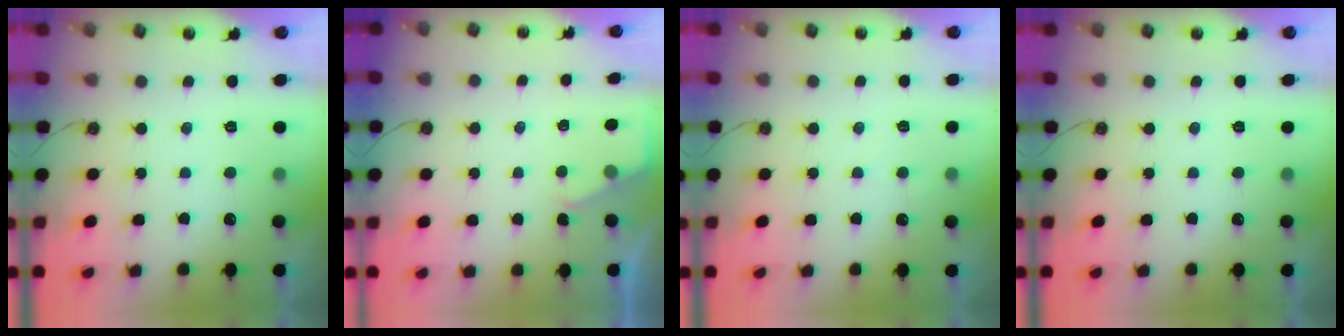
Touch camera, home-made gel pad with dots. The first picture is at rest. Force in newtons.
{"total": 2.0, "press": 2.0, "slide": 0.3}
{"total": 1.9, "press": 1.9, "slide": 0.3}
{"total": 0.0}